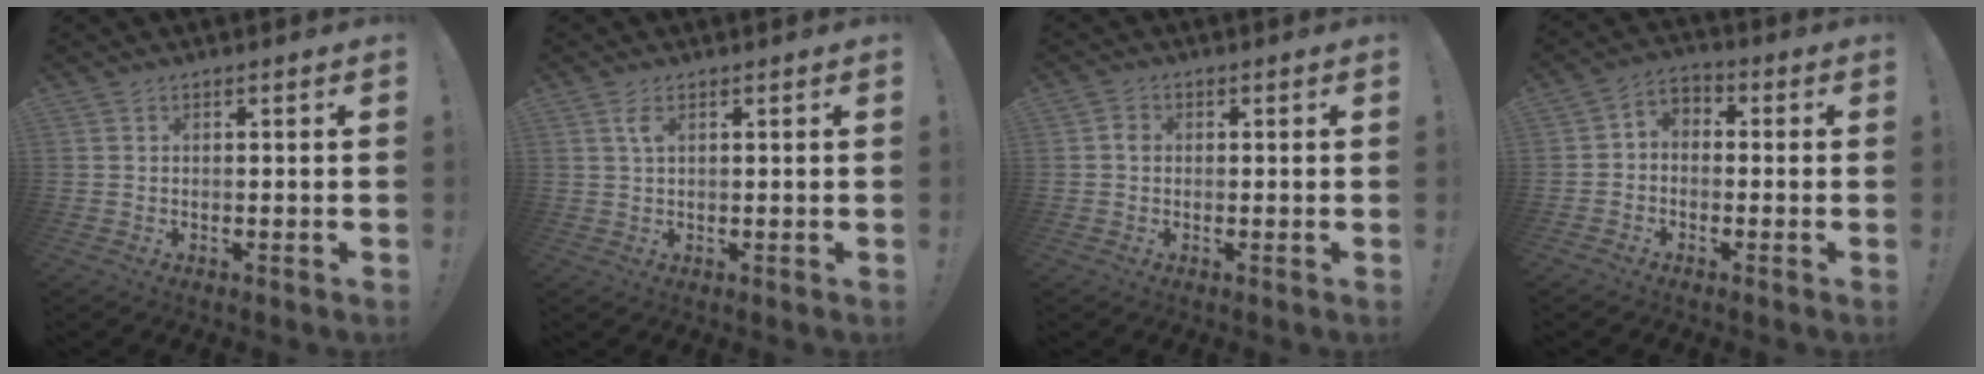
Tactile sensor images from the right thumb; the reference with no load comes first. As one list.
[{"total": 2.5, "force": [0.9, 0.8, 2.2], "torque": [-0.039, -0.001, 0.013]}, {"total": 1.9, "force": [-0.4, 1.5, 1.0], "torque": [-0.010, 0.002, -0.009]}, {"total": 4.4, "force": [-2.7, 3.0, 1.8], "torque": [-0.031, 0.019, -0.050]}]